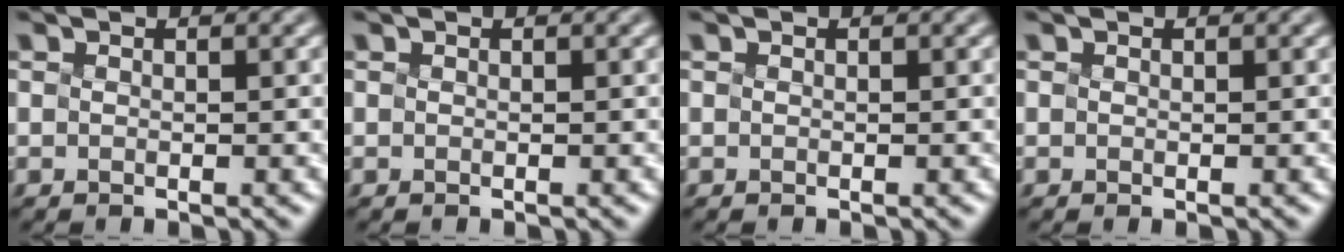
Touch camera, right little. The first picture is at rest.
{"total": 0.0}
{"total": 0.0}
{"total": 0.0}